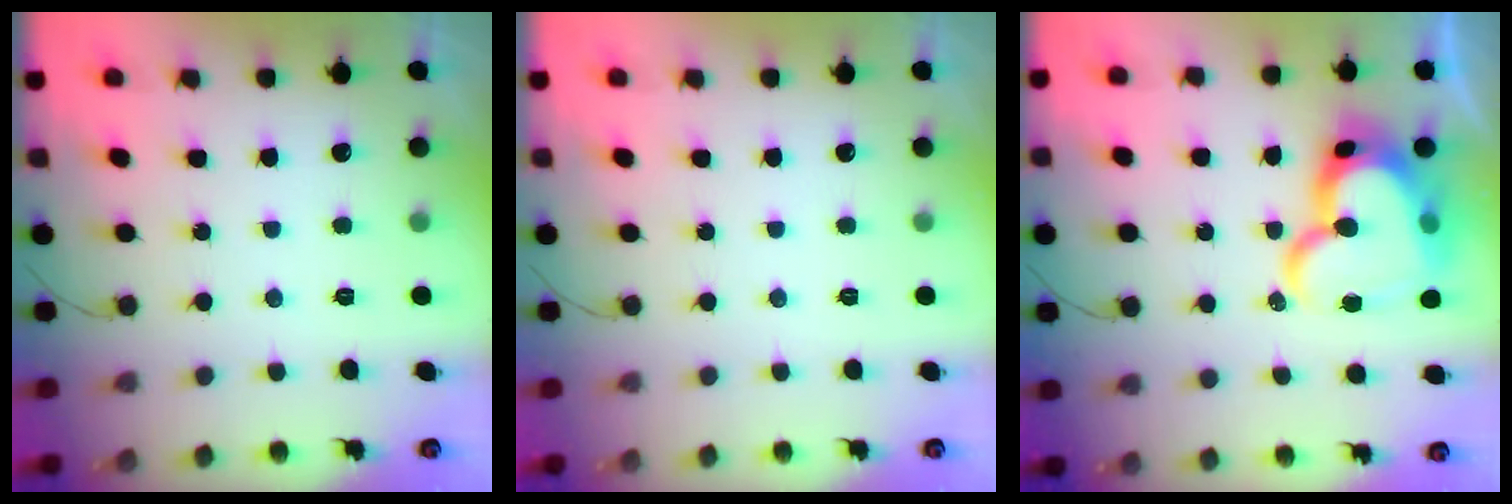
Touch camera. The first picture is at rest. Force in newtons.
{"total": 0.0}
{"total": 22.9, "press": 22.8, "slide": 1.5}